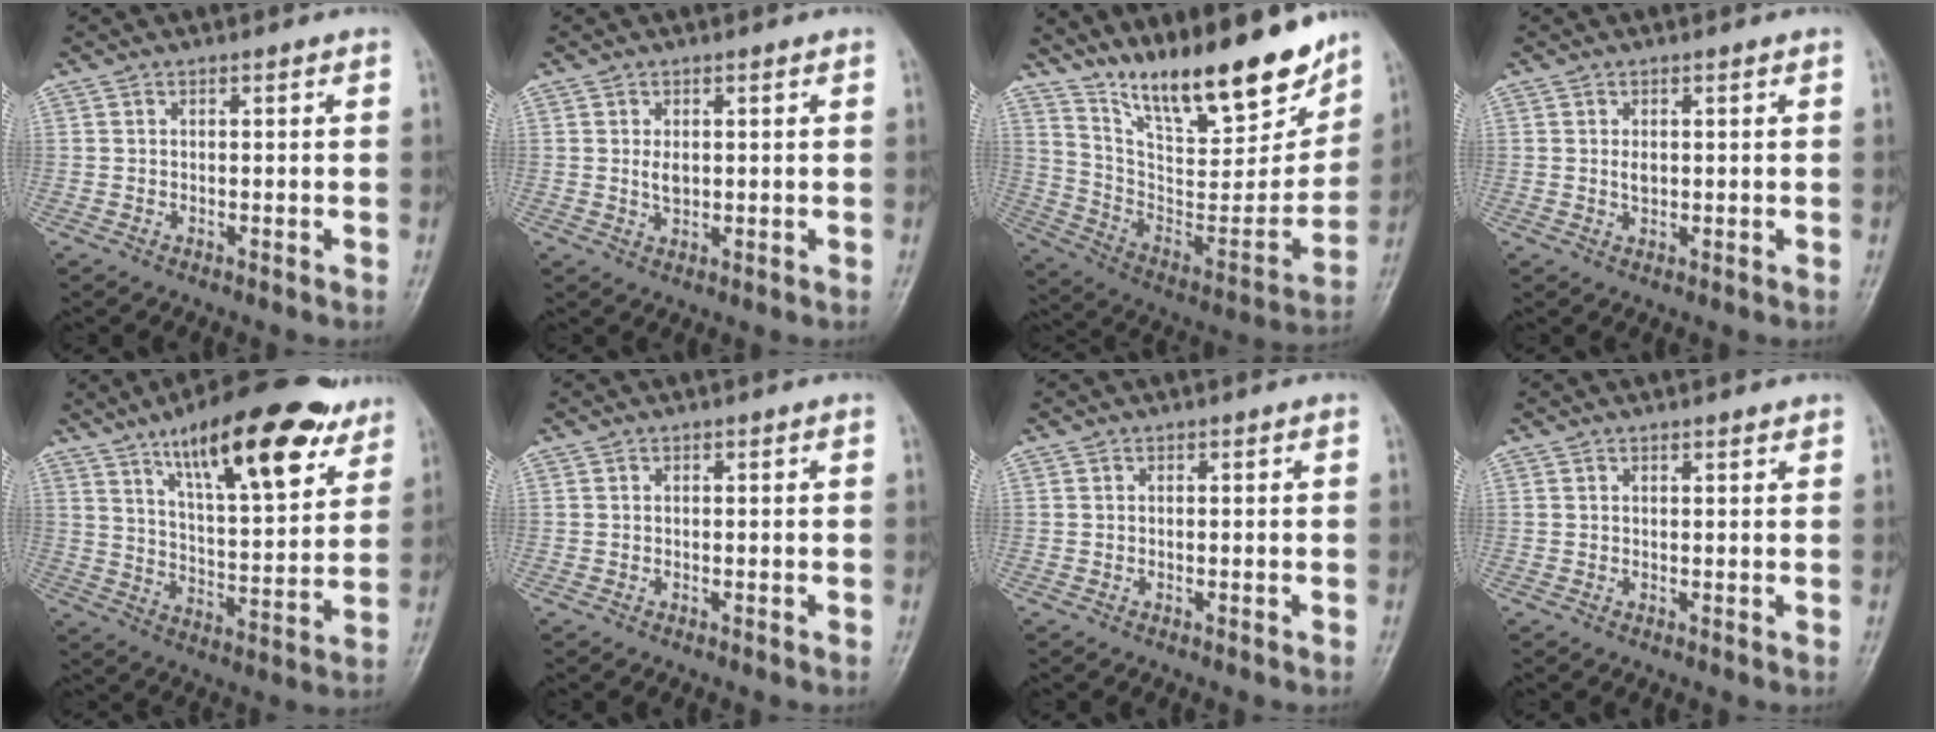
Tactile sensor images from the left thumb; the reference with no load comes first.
{"total": 2.4, "force": [0.6, 1.3, 1.9], "torque": [-0.029, -0.006, 0.014]}
{"total": 24.0, "force": [18.2, 6.3, 14.3], "torque": [-0.184, -0.093, 0.309]}
{"total": 1.8, "force": [0.5, 1.0, 1.4], "torque": [-0.021, -0.004, 0.012]}
{"total": 22.2, "force": [13.4, 7.0, 16.2], "torque": [-0.214, -0.047, 0.211]}
{"total": 0.0}
{"total": 0.0}
{"total": 1.1, "force": [0.9, 0.3, 0.5], "torque": [-0.007, -0.005, 0.012]}